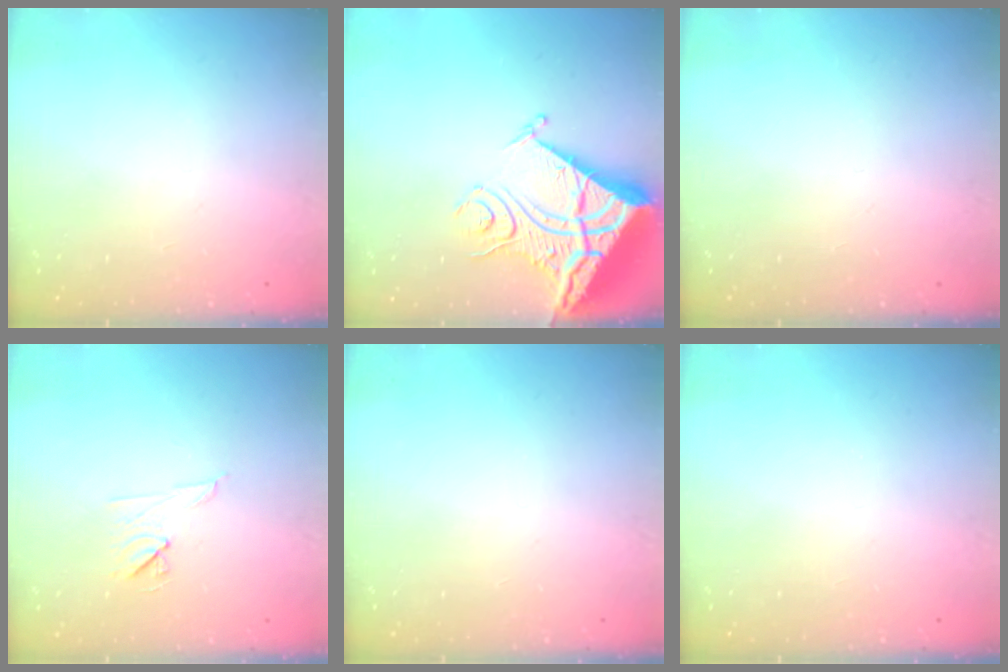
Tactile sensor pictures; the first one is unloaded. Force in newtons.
{"total": 16.7, "press": 16.6, "slide": 2.2}
{"total": 0.0}
{"total": 6.7, "press": 6.5, "slide": 1.7}
{"total": 0.0}
{"total": 0.0}